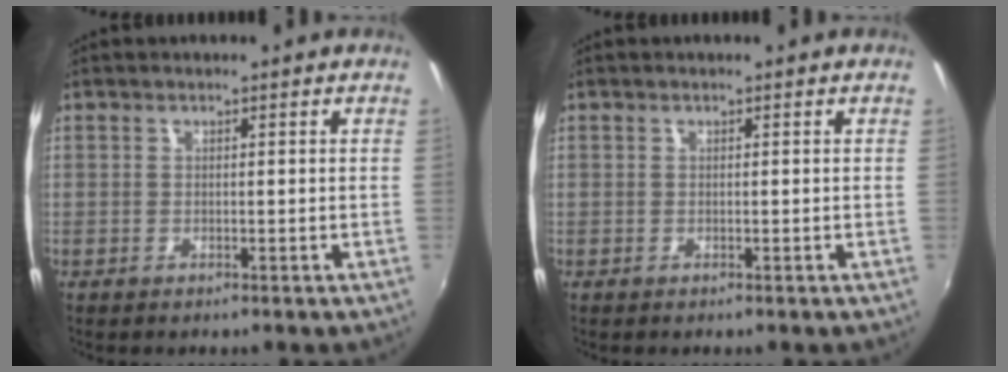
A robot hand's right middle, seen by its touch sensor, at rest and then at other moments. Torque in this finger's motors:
{"motor_torque": [0.00, 0.00, 0.00, 0.00]}